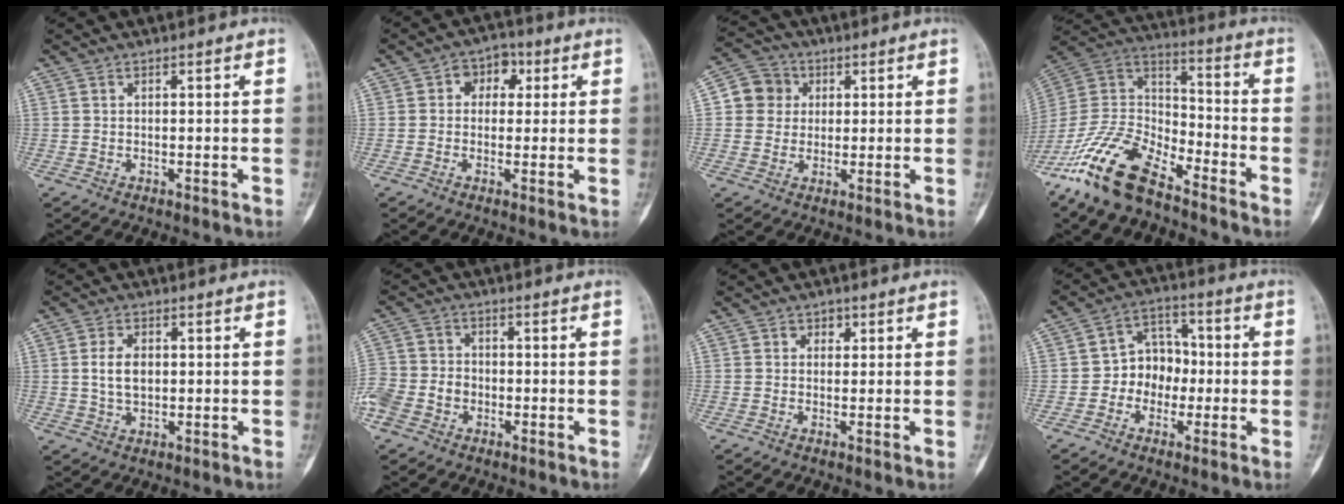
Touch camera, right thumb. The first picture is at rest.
{"total": 5.9, "force": [1.3, 4.5, 3.5], "torque": [-0.013, 0.009, 0.010]}
{"total": 7.0, "force": [1.2, 6.7, 1.8], "torque": [-0.001, 0.009, 0.011]}
{"total": 17.3, "force": [-12.5, 7.0, 9.7], "torque": [-0.181, 0.070, -0.243]}
{"total": 4.0, "force": [0.4, 2.5, 3.1], "torque": [-0.053, 0.001, 0.009]}
{"total": 8.9, "force": [-3.2, 7.2, 4.3], "torque": [-0.089, 0.022, -0.063]}
{"total": 1.9, "force": [0.6, 1.6, 0.8], "torque": [0.005, 0.002, 0.002]}
{"total": 8.7, "force": [-1.3, 7.1, 4.8], "torque": [-0.030, 0.034, -0.036]}